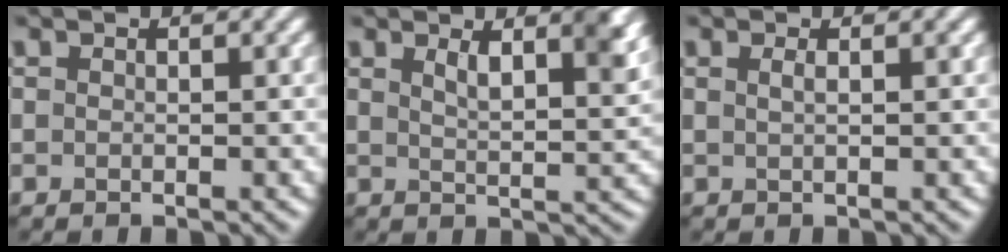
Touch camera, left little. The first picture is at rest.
{"total": 4.5, "force": [2.3, 1.4, 3.6], "torque": [-0.050, -0.002, 0.035]}
{"total": 1.1, "force": [0.4, 0.3, 0.9], "torque": [-0.013, 0.004, 0.004]}